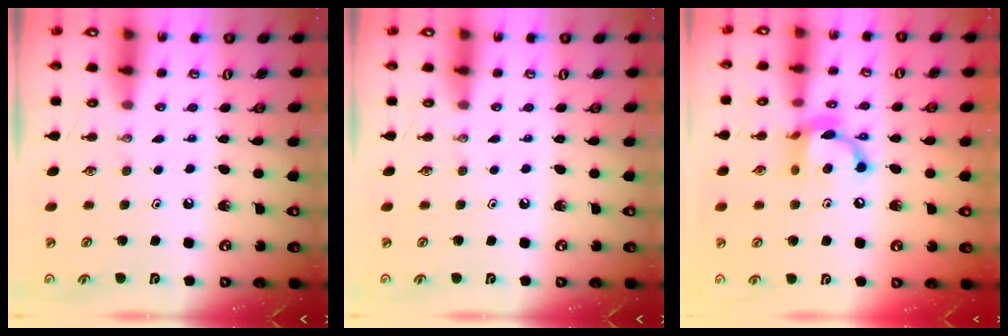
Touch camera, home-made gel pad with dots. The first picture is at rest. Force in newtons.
{"total": 0.0}
{"total": 12.8, "press": 12.8, "slide": 0.5}